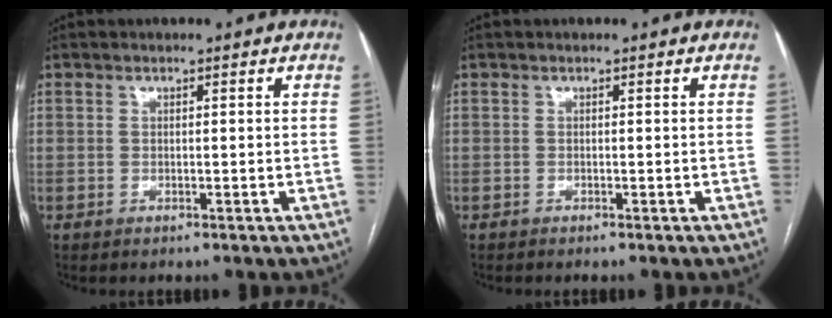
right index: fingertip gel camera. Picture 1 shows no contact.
{"total": 0.7, "force": [-0.6, 0.0, 0.3], "torque": [0.001, 0.000, -0.009]}